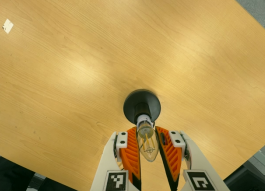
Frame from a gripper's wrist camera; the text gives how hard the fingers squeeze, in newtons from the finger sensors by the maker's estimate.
{"total": 11.7, "left": 11.0, "right": 12.4}